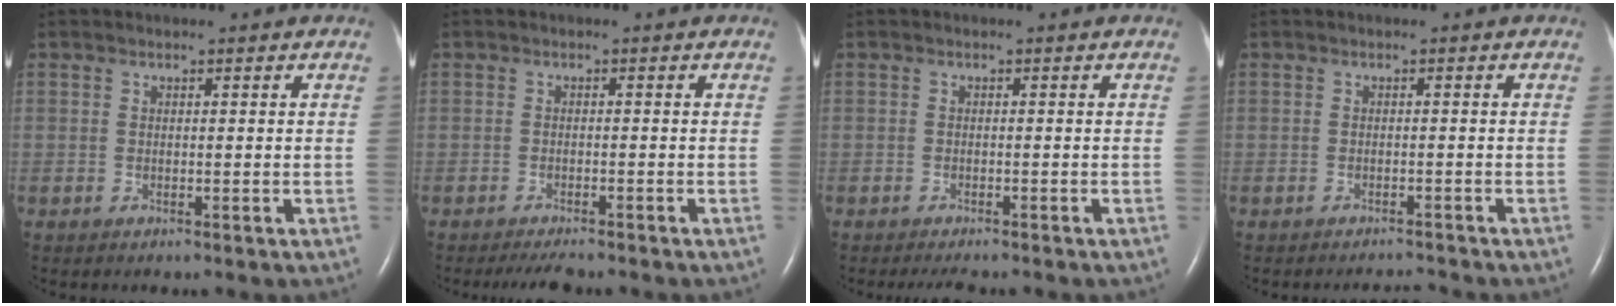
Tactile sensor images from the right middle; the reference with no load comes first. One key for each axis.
{"total": 3.7, "fx": -3.2, "fy": 0.5, "fz": 1.7, "tx": -0.028, "ty": -0.008, "tz": -0.045}
{"total": 3.5, "fx": -3.0, "fy": 0.7, "fz": 1.6, "tx": -0.021, "ty": -0.007, "tz": -0.039}
{"total": 1.8, "fx": -1.7, "fy": -0.3, "fz": -0.2, "tx": 0.001, "ty": -0.009, "tz": -0.022}